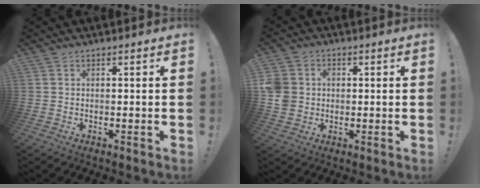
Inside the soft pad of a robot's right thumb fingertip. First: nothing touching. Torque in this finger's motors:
{"motor_torque": [1.03, 1.21, 0.79, -0.11, 0.00]}